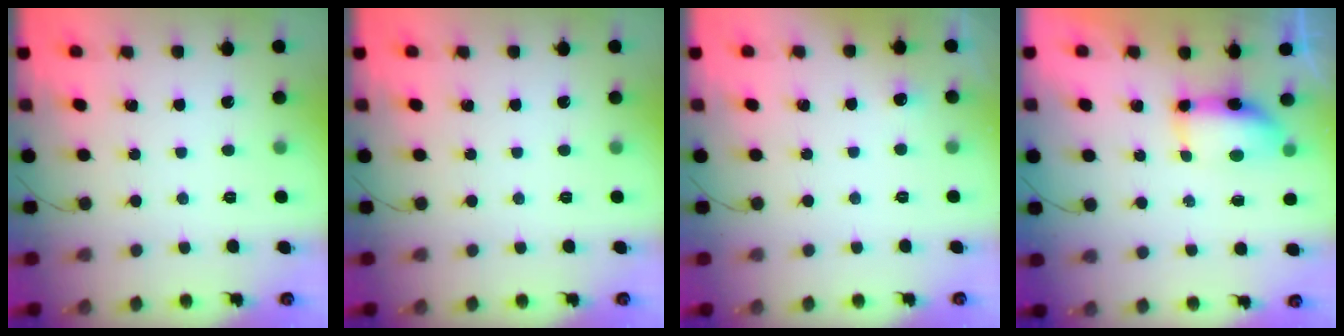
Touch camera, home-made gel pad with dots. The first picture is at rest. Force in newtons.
{"total": 0.0}
{"total": 11.7, "press": 3.4, "slide": 11.2}
{"total": 6.9, "press": 6.8, "slide": 1.0}